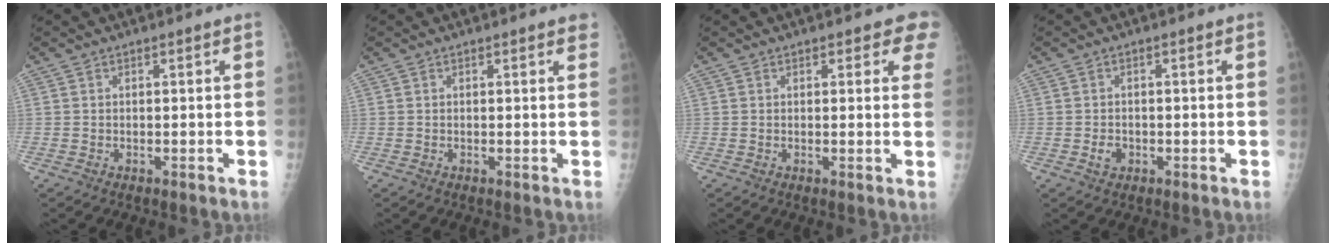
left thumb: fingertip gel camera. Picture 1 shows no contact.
{"total": 1.5, "force": [1.1, 0.4, 1.0], "torque": [-0.008, 0.002, 0.010]}
{"total": 4.2, "force": [3.0, 2.0, 2.1], "torque": [0.011, -0.009, 0.022]}
{"total": 2.1, "force": [-0.7, 1.7, 1.1], "torque": [-0.012, 0.003, -0.010]}